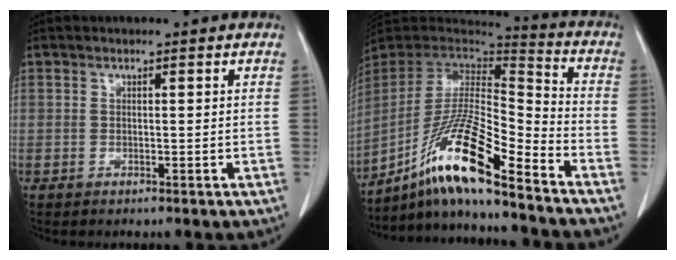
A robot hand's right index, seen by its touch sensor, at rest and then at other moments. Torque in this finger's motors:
{"motor_torque": [0.97, -0.80, 0.36, 0.11]}